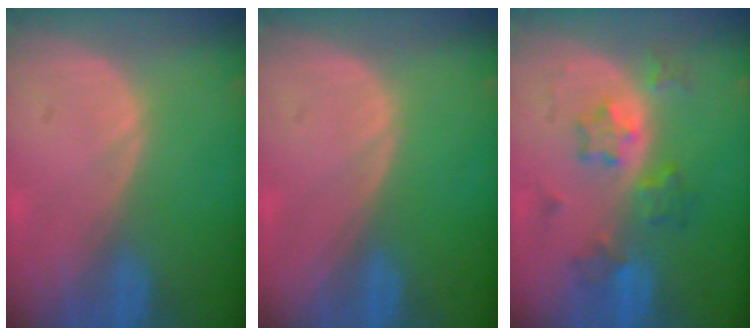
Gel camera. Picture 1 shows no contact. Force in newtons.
{"total": 0.0}
{"total": 5.8, "press": 5.7, "slide": 1.4}